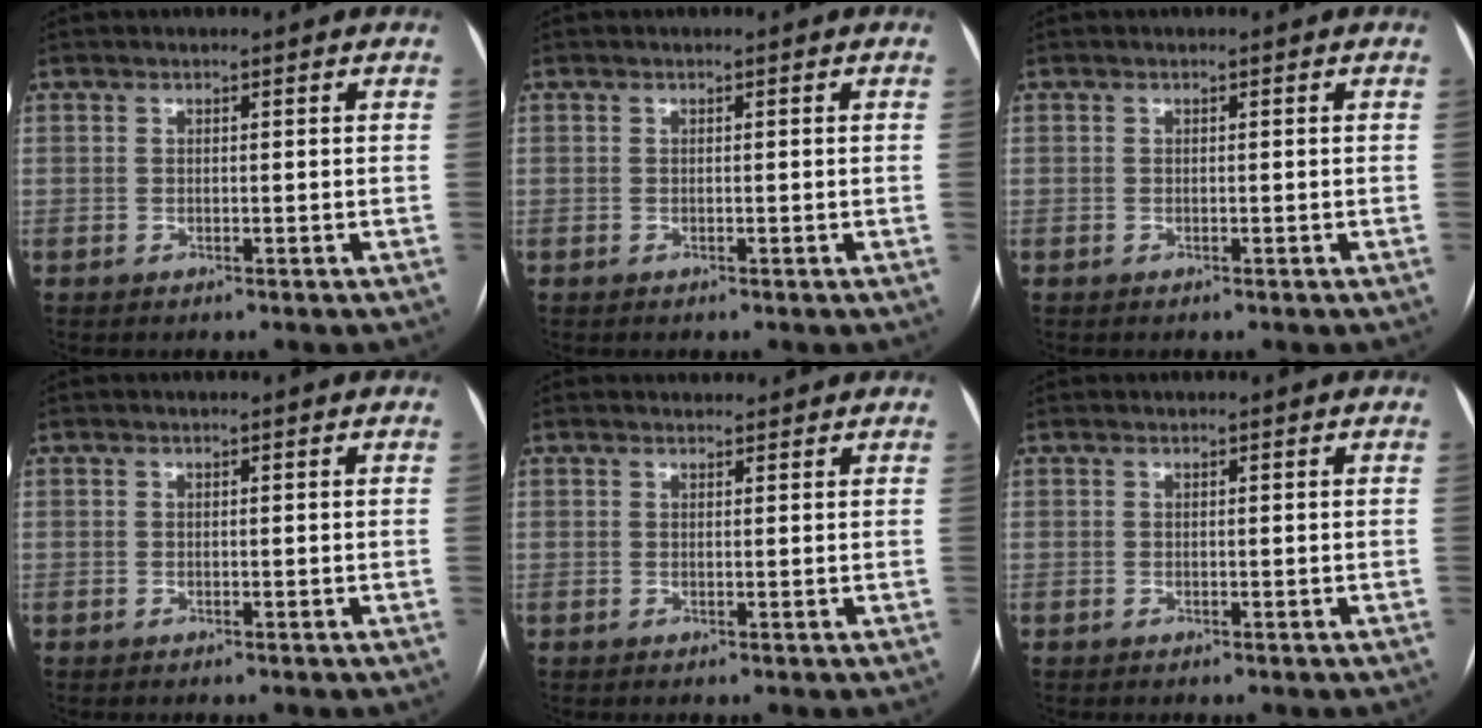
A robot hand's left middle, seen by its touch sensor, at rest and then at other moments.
{"total": 0.0}
{"total": 0.0}
{"total": 0.0}
{"total": 2.1, "force": [2.0, 0.7, 0.1], "torque": [-0.004, 0.016, 0.028]}
{"total": 0.0}